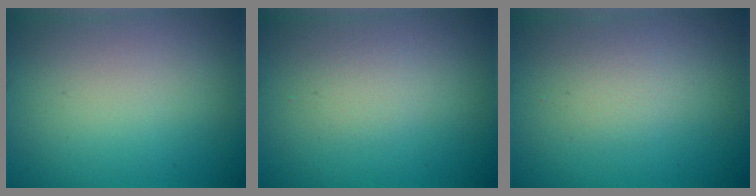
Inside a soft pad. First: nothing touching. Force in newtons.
{"total": 1.2, "press": 1.2, "slide": 0.0}
{"total": 1.5, "press": 1.5, "slide": 0.0}